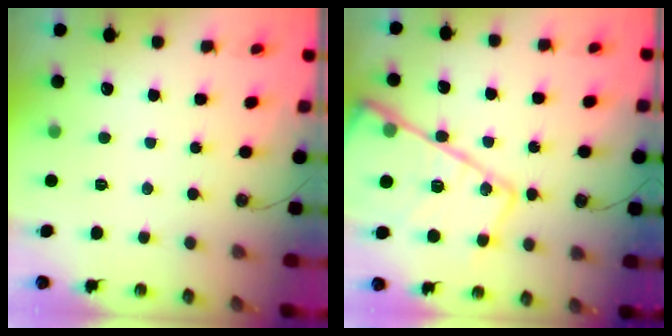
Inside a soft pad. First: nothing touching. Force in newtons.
{"total": 26.2, "press": 26.0, "slide": 2.9}